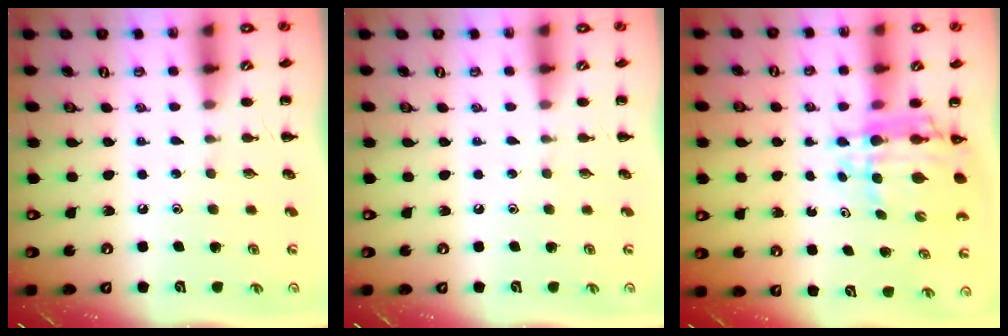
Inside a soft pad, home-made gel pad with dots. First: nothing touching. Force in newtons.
{"total": 0.0}
{"total": 9.0, "press": 8.5, "slide": 3.2}